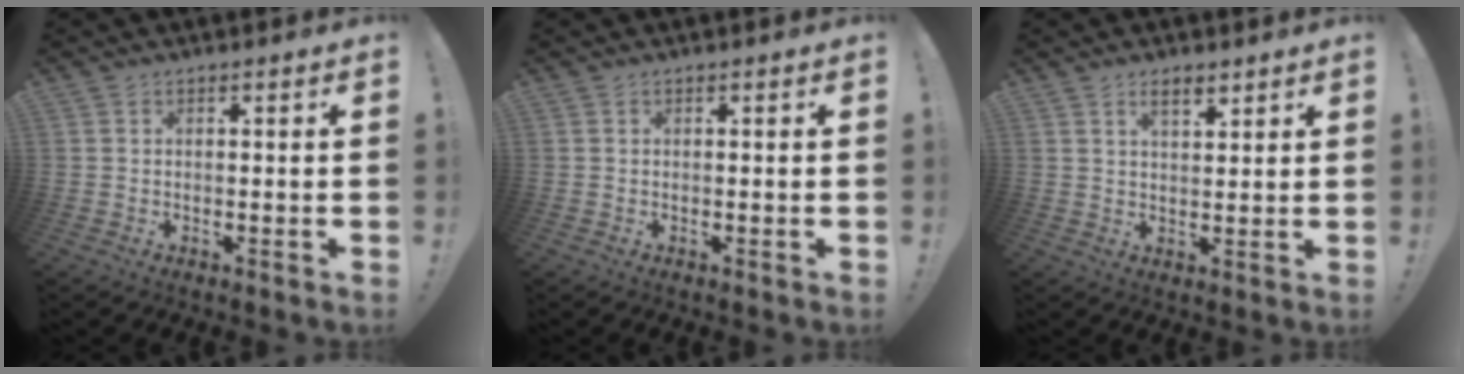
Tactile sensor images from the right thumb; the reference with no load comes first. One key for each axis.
{"total": 0.0}
{"total": 4.5, "fx": 2.9, "fy": 2.1, "fz": 2.7, "tx": -0.032, "ty": -0.016, "tz": 0.048}